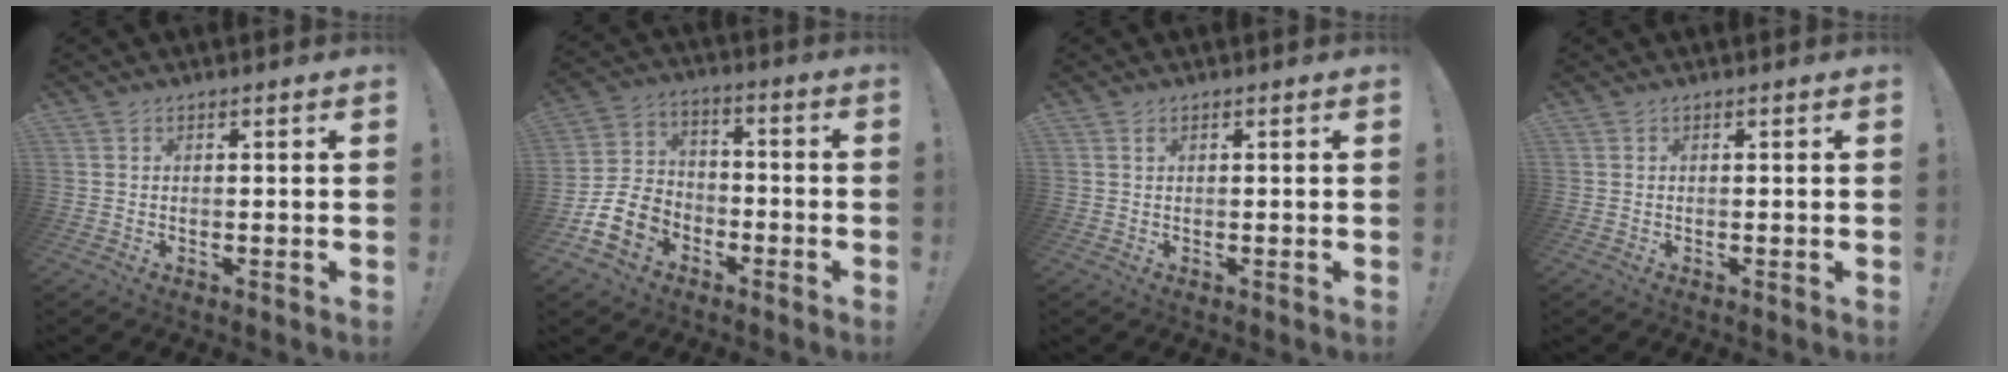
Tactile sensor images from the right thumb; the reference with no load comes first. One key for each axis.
{"total": 13.2, "fx": -6.3, "fy": 9.6, "fz": 6.4, "tx": -0.133, "ty": 0.044, "tz": -0.113}
{"total": 0.6, "fx": 0.4, "fy": 0.3, "fz": 0.4, "tx": -0.016, "ty": 0.004, "tz": 0.009}
{"total": 0.0}